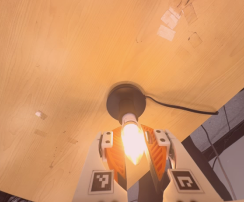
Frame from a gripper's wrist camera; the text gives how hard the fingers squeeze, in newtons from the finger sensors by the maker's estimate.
{"total": 15.4, "left": 14.4, "right": 16.3}